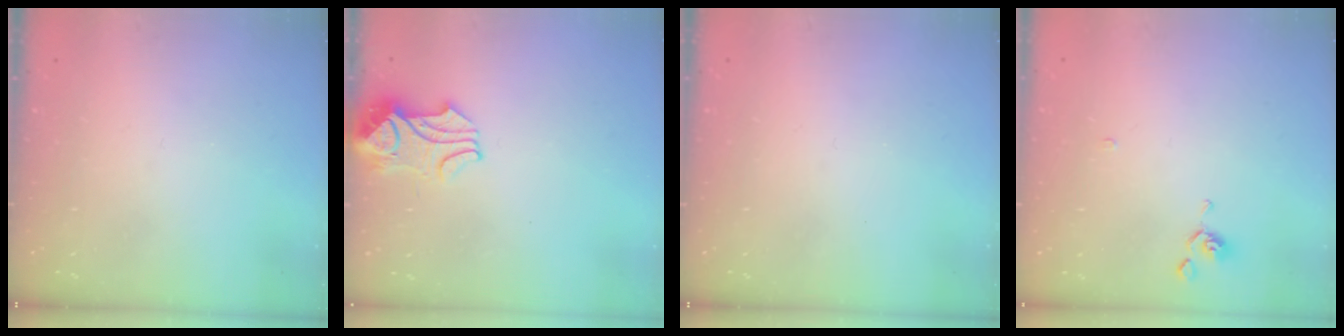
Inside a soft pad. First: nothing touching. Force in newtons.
{"total": 2.2, "press": 2.1, "slide": 0.5}
{"total": 0.0}
{"total": 0.9, "press": 0.9, "slide": 0.3}